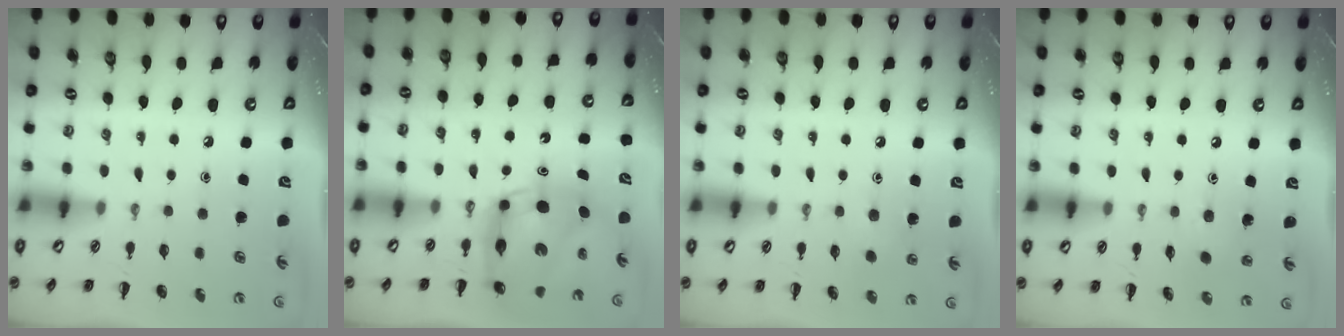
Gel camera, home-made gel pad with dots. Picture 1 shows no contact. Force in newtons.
{"total": 8.1, "press": 7.8, "slide": 2.2}
{"total": 5.3, "press": 5.1, "slide": 1.4}
{"total": 3.8, "press": 3.8, "slide": 0.5}